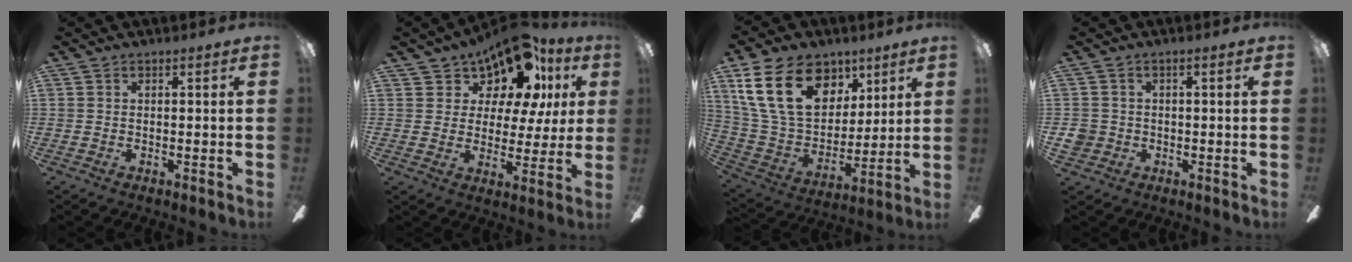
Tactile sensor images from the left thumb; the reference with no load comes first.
{"total": 14.7, "force": [10.8, 7.2, 7.0], "torque": [-0.122, -0.071, 0.188]}
{"total": 22.9, "force": [11.0, 15.1, 13.2], "torque": [-0.264, -0.039, 0.197]}
{"total": 3.2, "force": [-0.8, 2.9, 1.0], "torque": [-0.024, 0.003, -0.016]}